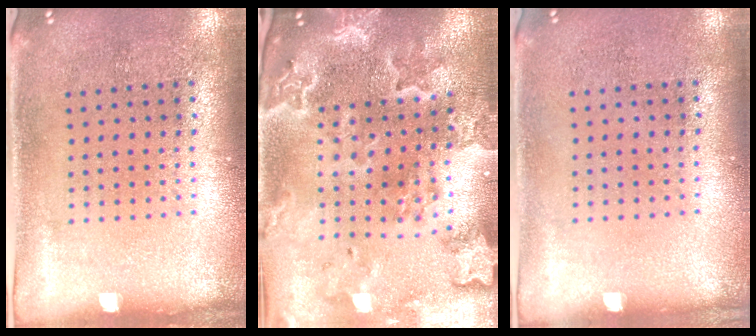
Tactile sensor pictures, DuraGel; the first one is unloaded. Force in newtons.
{"total": 3.5, "press": 3.2, "slide": 1.5}
{"total": 0.0}